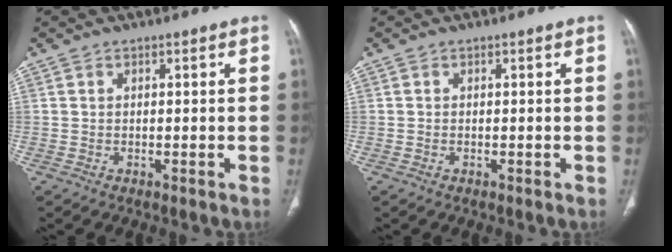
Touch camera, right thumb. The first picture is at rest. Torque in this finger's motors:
{"motor_torque": [1.18, 0.95, 0.17, -0.57, -0.03]}